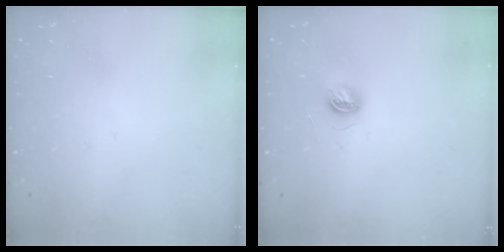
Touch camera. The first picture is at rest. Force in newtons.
{"total": 5.6, "press": 5.6, "slide": 0.5}